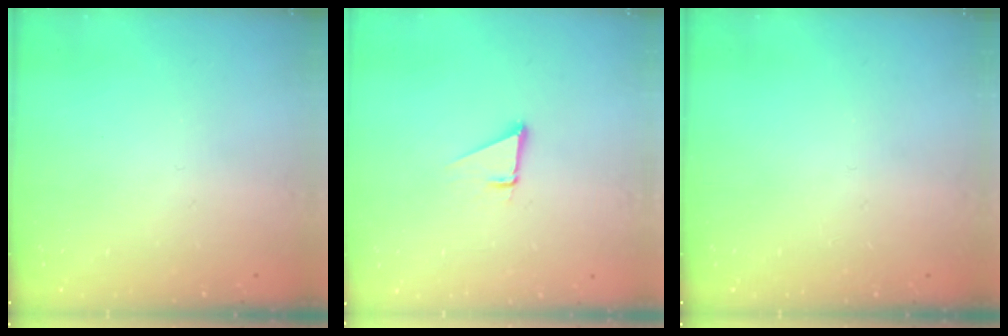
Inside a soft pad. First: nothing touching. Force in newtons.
{"total": 1.9, "press": 1.9, "slide": 0.0}
{"total": 0.0}